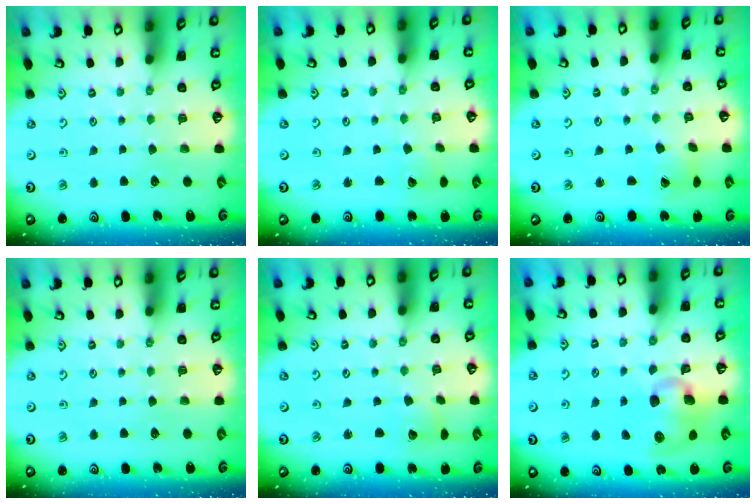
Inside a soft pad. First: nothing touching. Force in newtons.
{"total": 2.5, "press": 2.5, "slide": 0.3}
{"total": 2.0, "press": 2.0, "slide": 0.3}
{"total": 0.0}
{"total": 1.9, "press": 1.9, "slide": 0.3}
{"total": 10.9, "press": 10.8, "slide": 1.4}